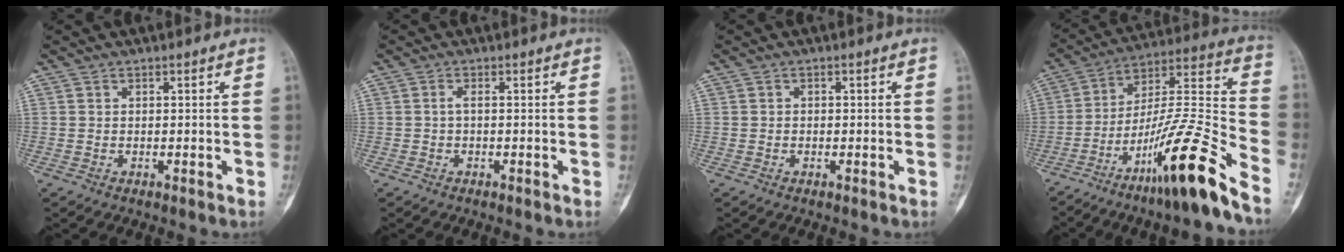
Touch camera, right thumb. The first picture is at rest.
{"total": 0.7, "force": [-0.2, 0.2, 0.7], "torque": [-0.012, 0.002, -0.006]}
{"total": 0.7, "force": [-0.1, 0.7, 0.3], "torque": [-0.001, 0.003, -0.003]}
{"total": 21.2, "force": [-13.2, 1.5, 16.6], "torque": [-0.312, 0.074, -0.219]}